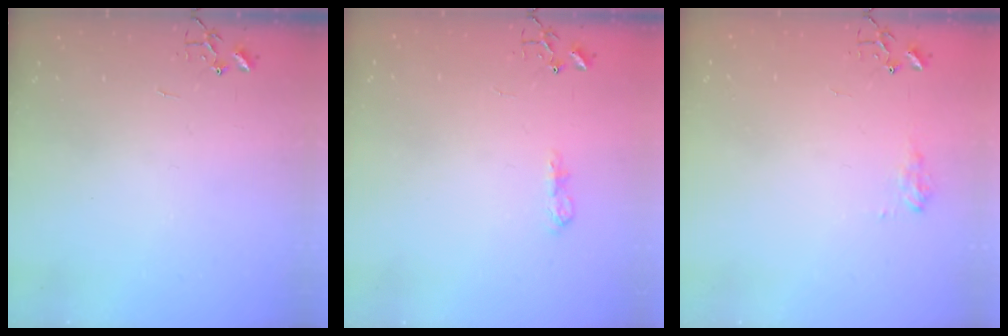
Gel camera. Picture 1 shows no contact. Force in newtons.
{"total": 7.9, "press": 7.9, "slide": 0.9}
{"total": 7.7, "press": 7.7, "slide": 0.4}